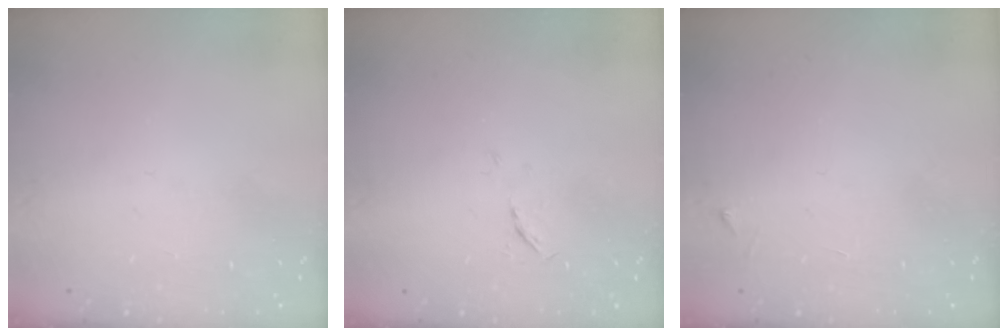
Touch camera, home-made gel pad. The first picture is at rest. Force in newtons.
{"total": 3.9, "press": 3.8, "slide": 0.7}
{"total": 2.5, "press": 2.5, "slide": 0.3}